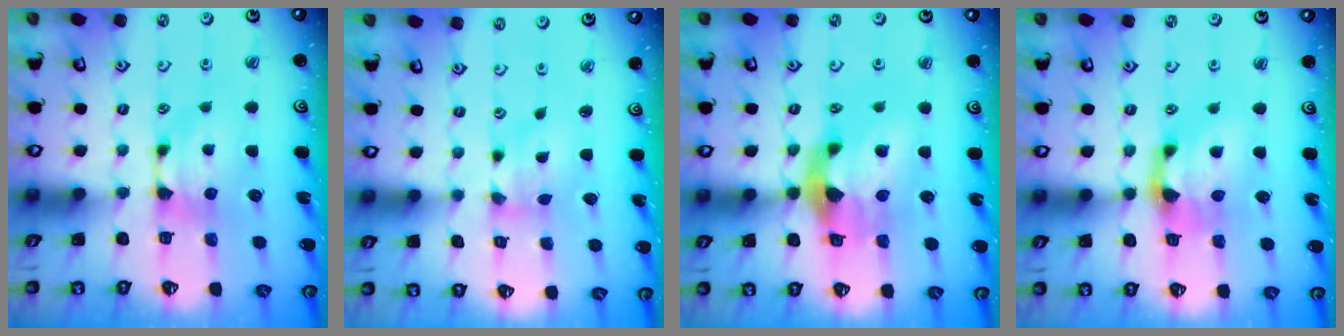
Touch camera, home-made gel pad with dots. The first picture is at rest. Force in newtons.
{"total": 2.0, "press": 1.3, "slide": 1.5}
{"total": 7.7, "press": 7.3, "slide": 2.5}
{"total": 3.0, "press": 2.4, "slide": 1.8}